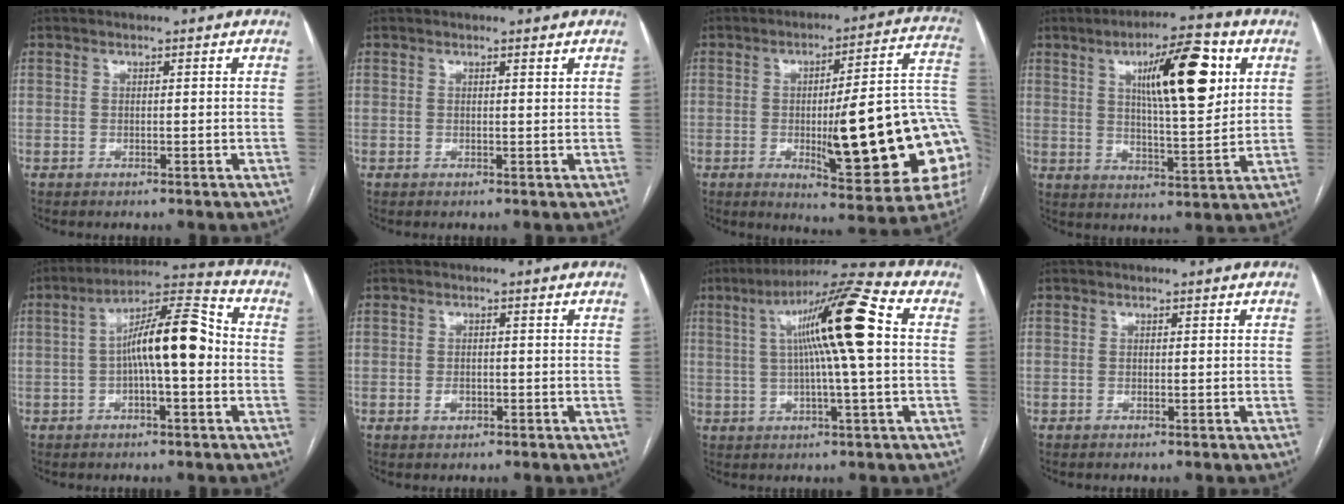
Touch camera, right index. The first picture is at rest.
{"total": 0.7, "force": [0.6, 0.0, 0.3], "torque": [-0.010, -0.001, 0.009]}
{"total": 23.6, "force": [-3.7, 3.7, 23.0], "torque": [-0.234, 0.013, -0.038]}
{"total": 14.0, "force": [5.1, 2.7, 12.7], "torque": [-0.201, 0.007, 0.082]}
{"total": 11.7, "force": [-0.6, 2.4, 11.4], "torque": [-0.195, 0.034, -0.013]}
{"total": 1.5, "force": [-0.6, 1.0, 0.9], "torque": [-0.015, 0.003, -0.007]}
{"total": 14.5, "force": [2.4, 0.2, 14.3], "torque": [-0.241, 0.026, 0.036]}
{"total": 0.0}